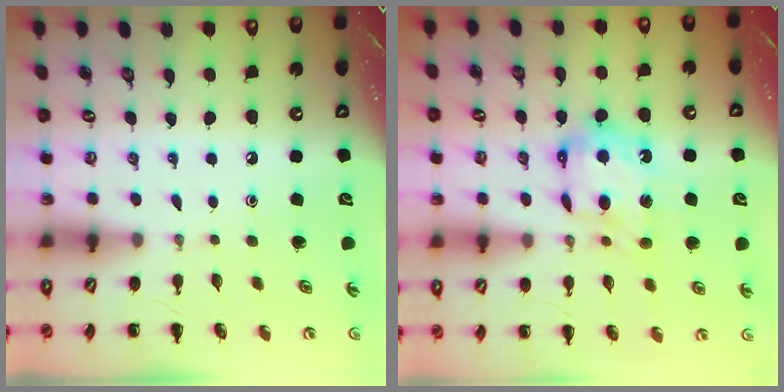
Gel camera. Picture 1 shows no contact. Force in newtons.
{"total": 10.6, "press": 10.5, "slide": 1.2}